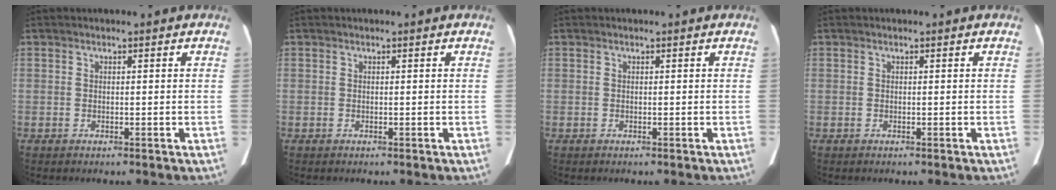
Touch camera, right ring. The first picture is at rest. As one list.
[{"total": 0.0}, {"total": 0.0}, {"total": 0.0}]